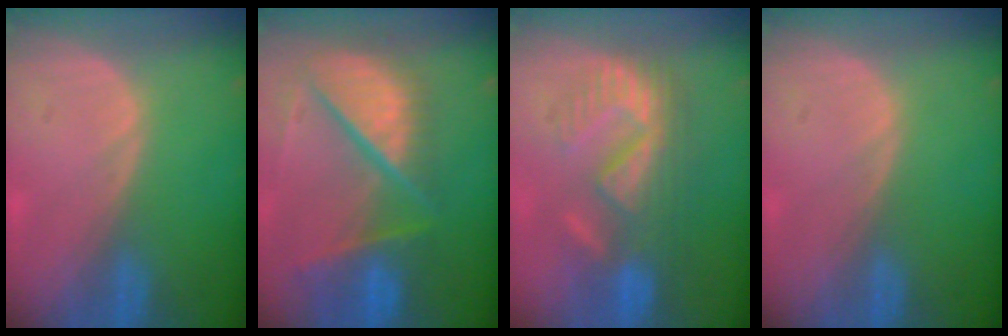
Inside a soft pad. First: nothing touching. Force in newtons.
{"total": 11.5, "press": 9.6, "slide": 6.4}
{"total": 9.1, "press": 8.9, "slide": 1.9}
{"total": 0.0}